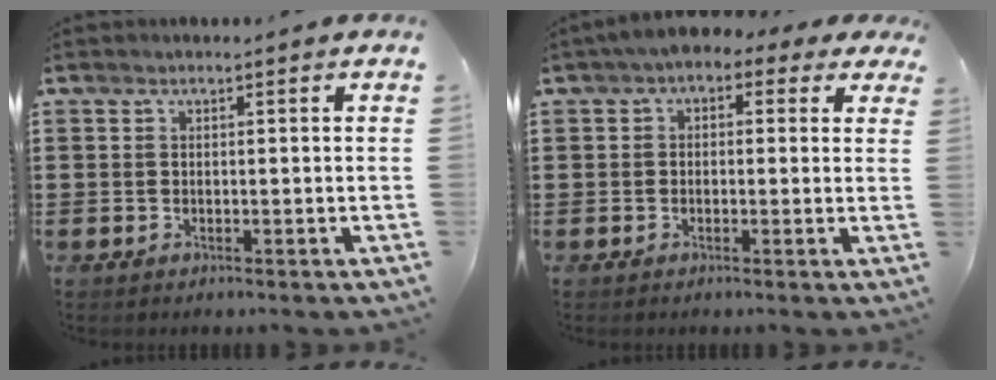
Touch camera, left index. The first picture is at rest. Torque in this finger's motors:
{"motor_torque": [1.02, -1.12, 0.85, 0.21]}